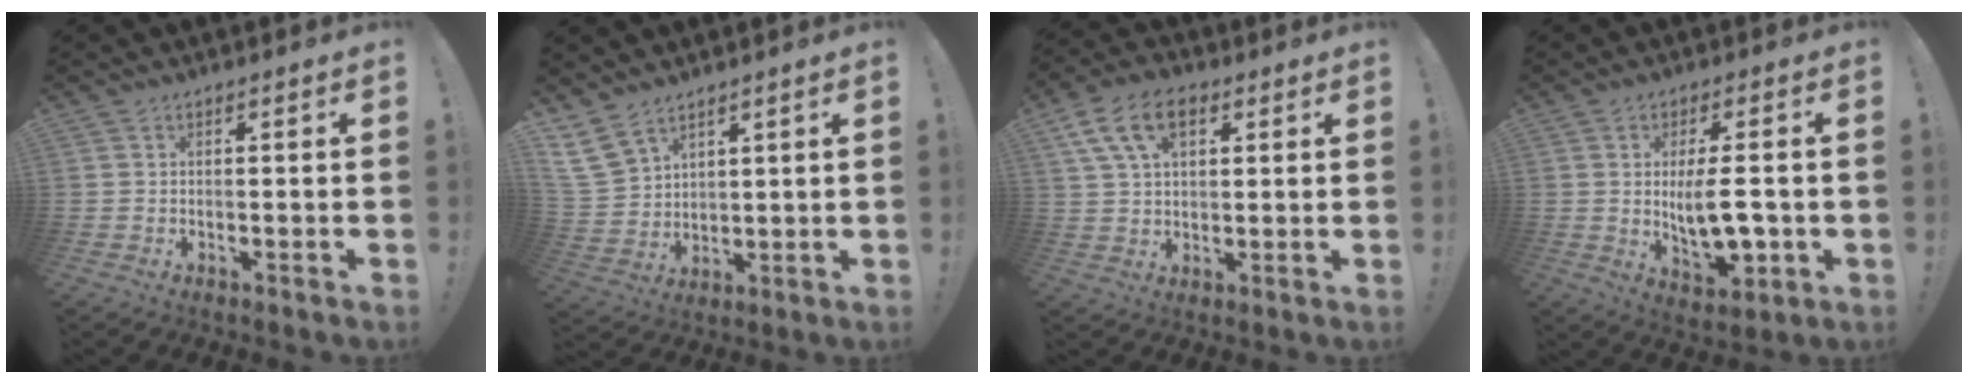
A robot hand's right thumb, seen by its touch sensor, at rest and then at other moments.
{"total": 10.2, "force": [7.3, 5.7, 4.2], "torque": [-0.087, -0.043, 0.146]}
{"total": 12.4, "force": [5.3, 7.3, 8.5], "torque": [-0.152, -0.001, 0.100]}
{"total": 11.7, "force": [-0.6, 4.6, 10.7], "torque": [-0.160, -0.012, -0.012]}